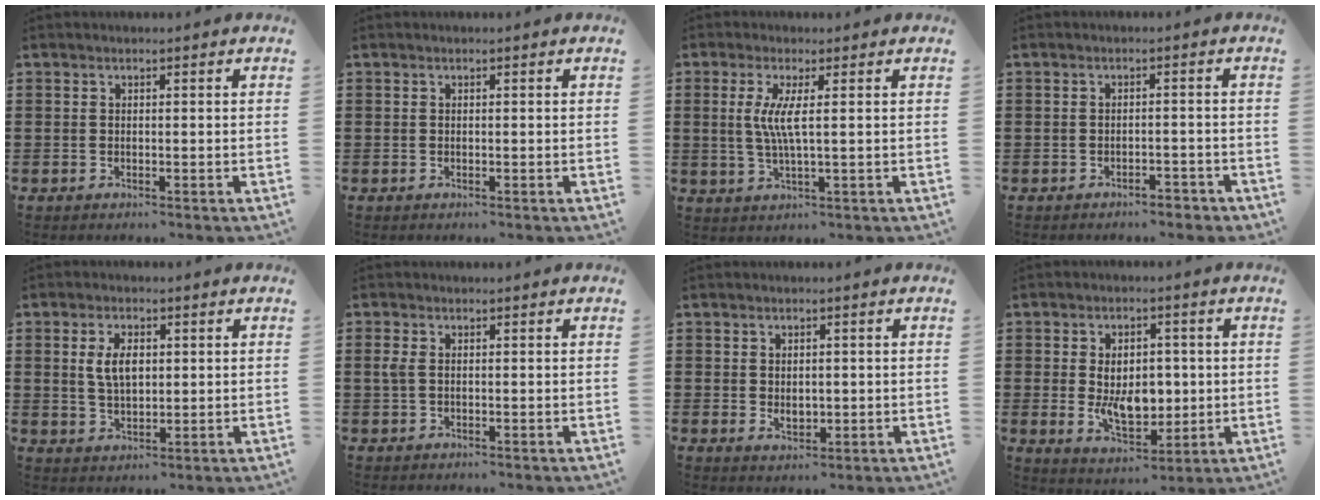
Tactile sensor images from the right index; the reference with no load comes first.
{"total": 0.0}
{"total": 4.8, "force": [0.6, 0.2, 4.8], "torque": [-0.107, -0.013, 0.004]}
{"total": 1.9, "force": [-1.8, 0.4, 0.4], "torque": [-0.015, 0.001, -0.038]}
{"total": 4.9, "force": [0.9, 2.6, 4.1], "torque": [-0.078, 0.007, 0.013]}
{"total": 2.0, "force": [0.2, 1.1, 1.7], "torque": [-0.051, -0.001, -0.002]}
{"total": 2.3, "force": [0.1, 1.6, 1.6], "torque": [-0.025, 0.003, 0.001]}
{"total": 8.2, "force": [-0.2, 5.2, 6.4], "torque": [-0.107, 0.002, -0.008]}